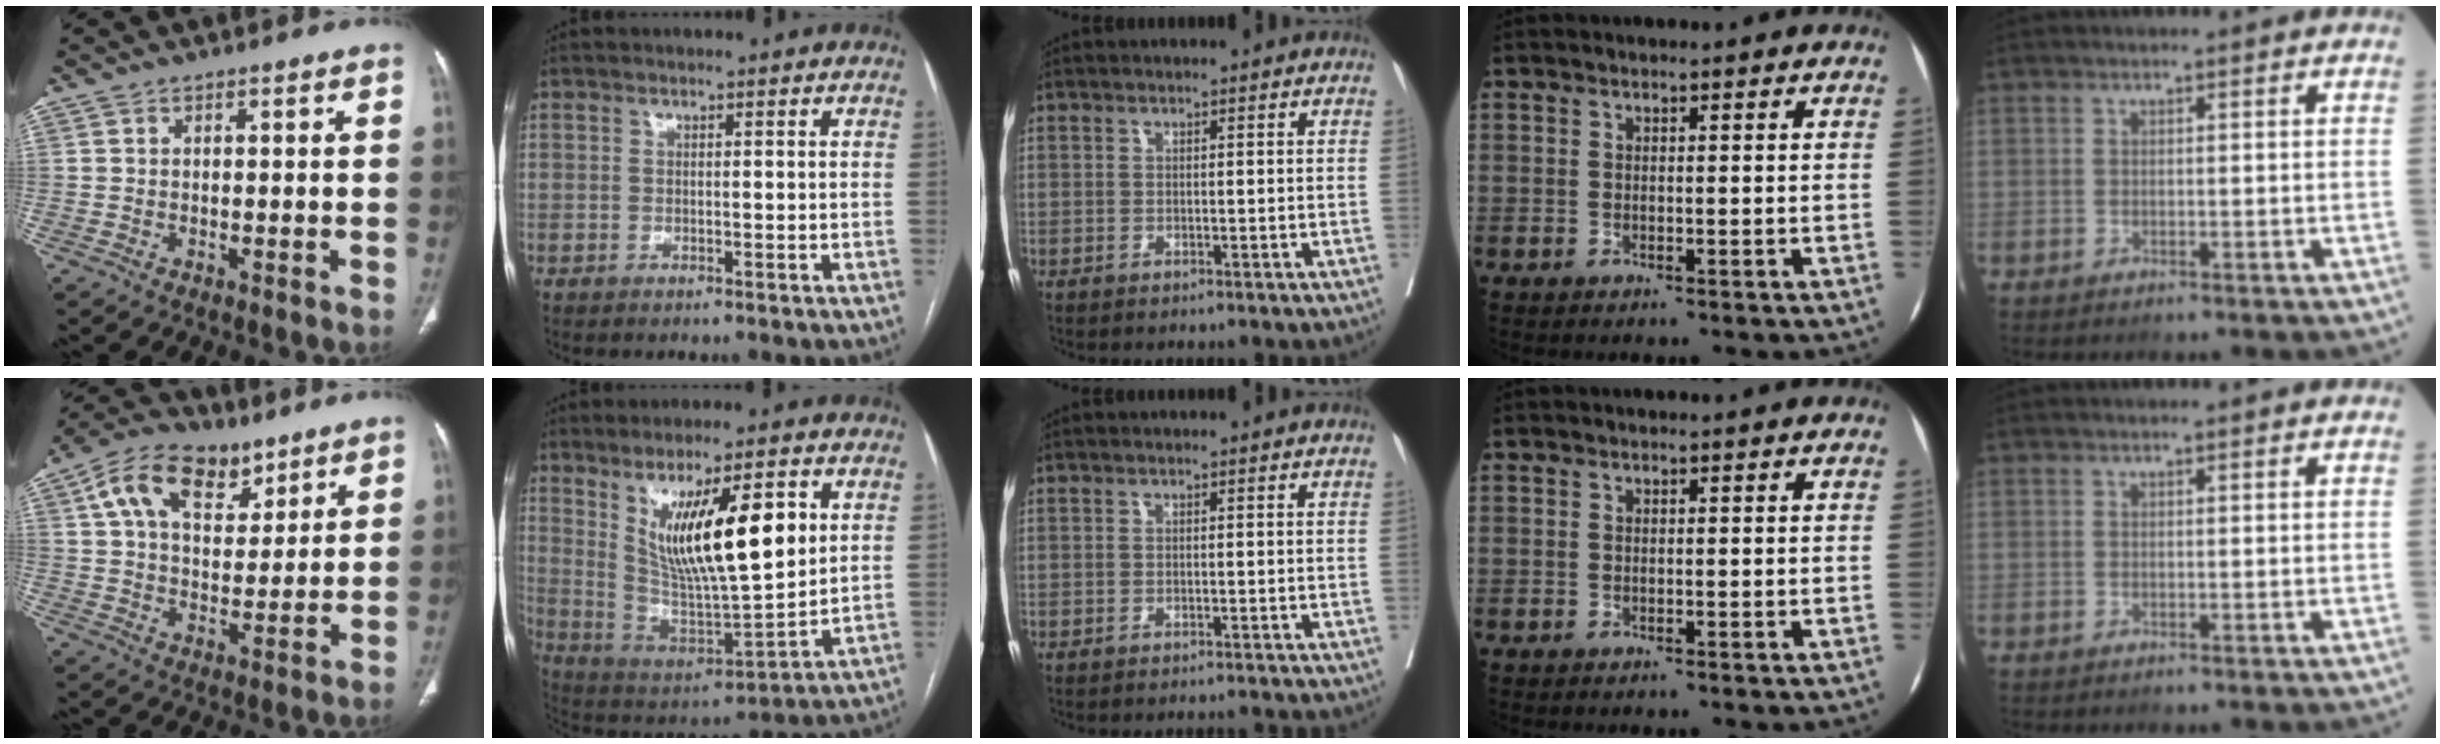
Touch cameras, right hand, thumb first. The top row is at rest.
{"thumb": {"total": 15.0, "force": [7.7, 9.1, 9.1], "torque": [-0.125, -0.014, 0.132]}, "index": {"total": 16.4, "force": [5.6, 2.9, 15.1], "torque": [-0.267, -0.008, 0.109]}, "middle": {"total": 3.2, "force": [-3.1, -0.2, 0.4], "torque": [-0.001, -0.009, -0.037]}}